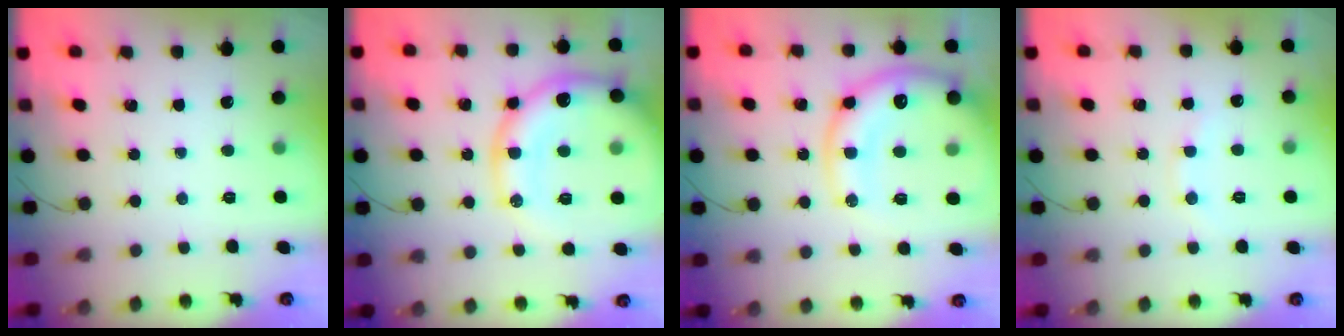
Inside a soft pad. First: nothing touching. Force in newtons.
{"total": 20.3, "press": 20.0, "slide": 3.6}
{"total": 17.9, "press": 17.6, "slide": 3.1}
{"total": 6.9, "press": 6.8, "slide": 1.4}